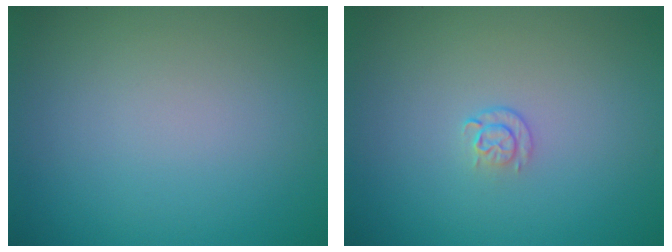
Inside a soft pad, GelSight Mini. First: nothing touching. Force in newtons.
{"total": 1.1, "press": 0.6, "slide": 0.9}